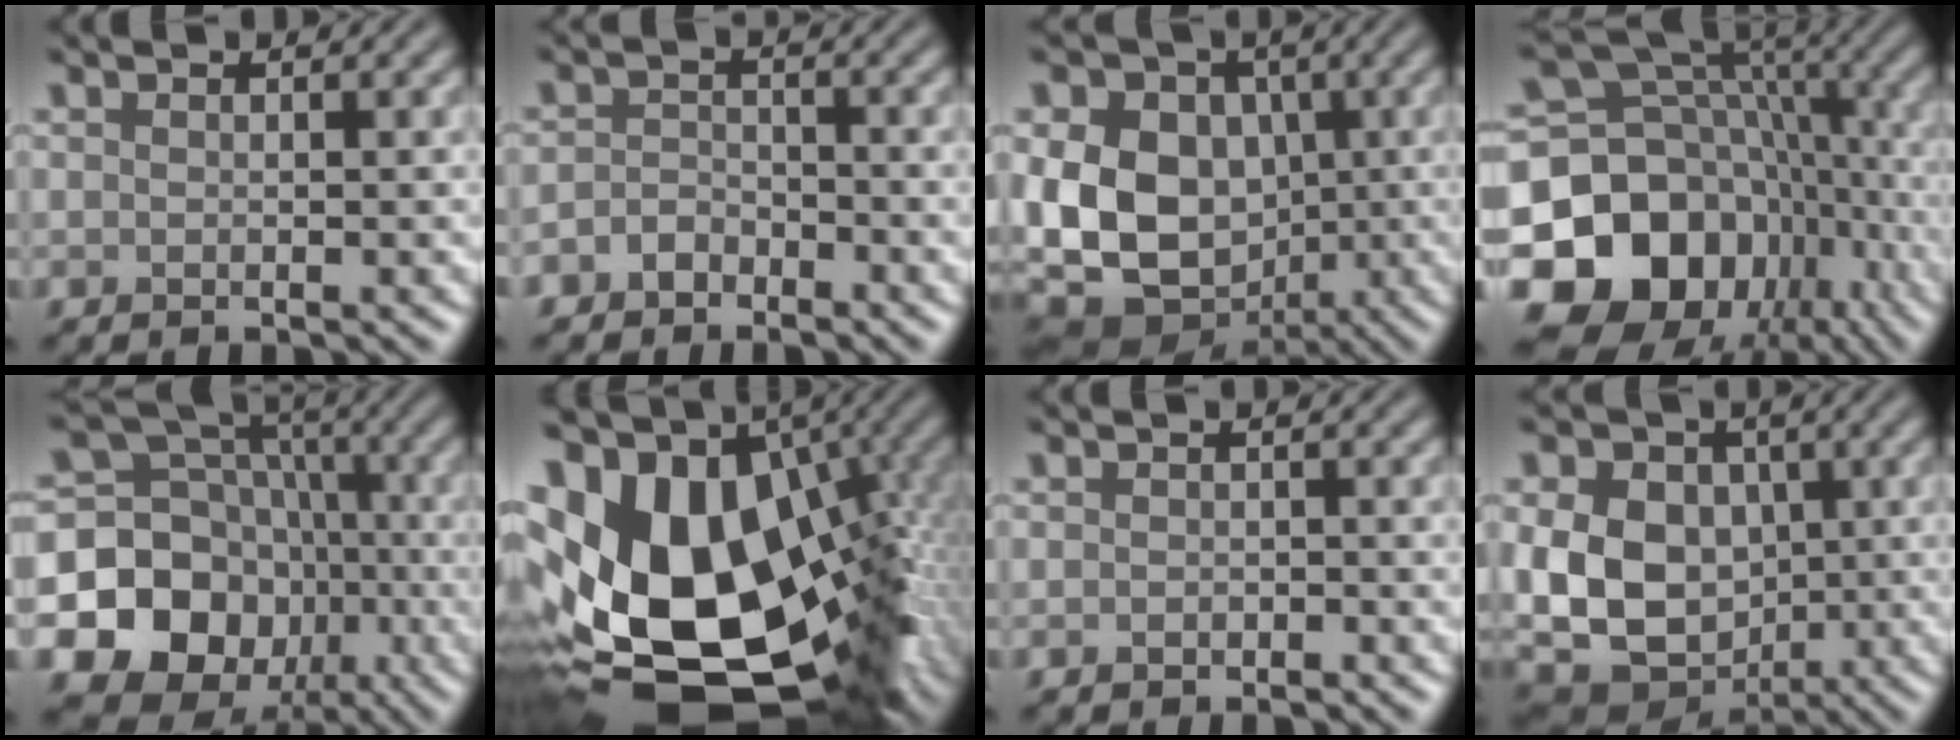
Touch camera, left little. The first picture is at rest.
{"total": 2.0, "force": [-1.4, 1.2, 0.6], "torque": [-0.009, 0.005, -0.032]}
{"total": 14.8, "force": [-1.0, 11.2, 9.6], "torque": [-0.168, -0.001, -0.038]}
{"total": 16.8, "force": [-5.8, 13.4, 8.4], "torque": [-0.171, 0.016, -0.104]}
{"total": 15.2, "force": [-4.6, 13.4, 5.6], "torque": [-0.114, -0.015, -0.096]}
{"total": 19.4, "force": [-1.3, 12.7, 14.6], "torque": [-0.274, -0.029, -0.001]}
{"total": 0.7, "force": [-0.4, 0.5, 0.3], "torque": [-0.004, -0.002, -0.007]}
{"total": 12.8, "force": [-0.4, 9.8, 8.2], "torque": [-0.137, -0.004, -0.019]}